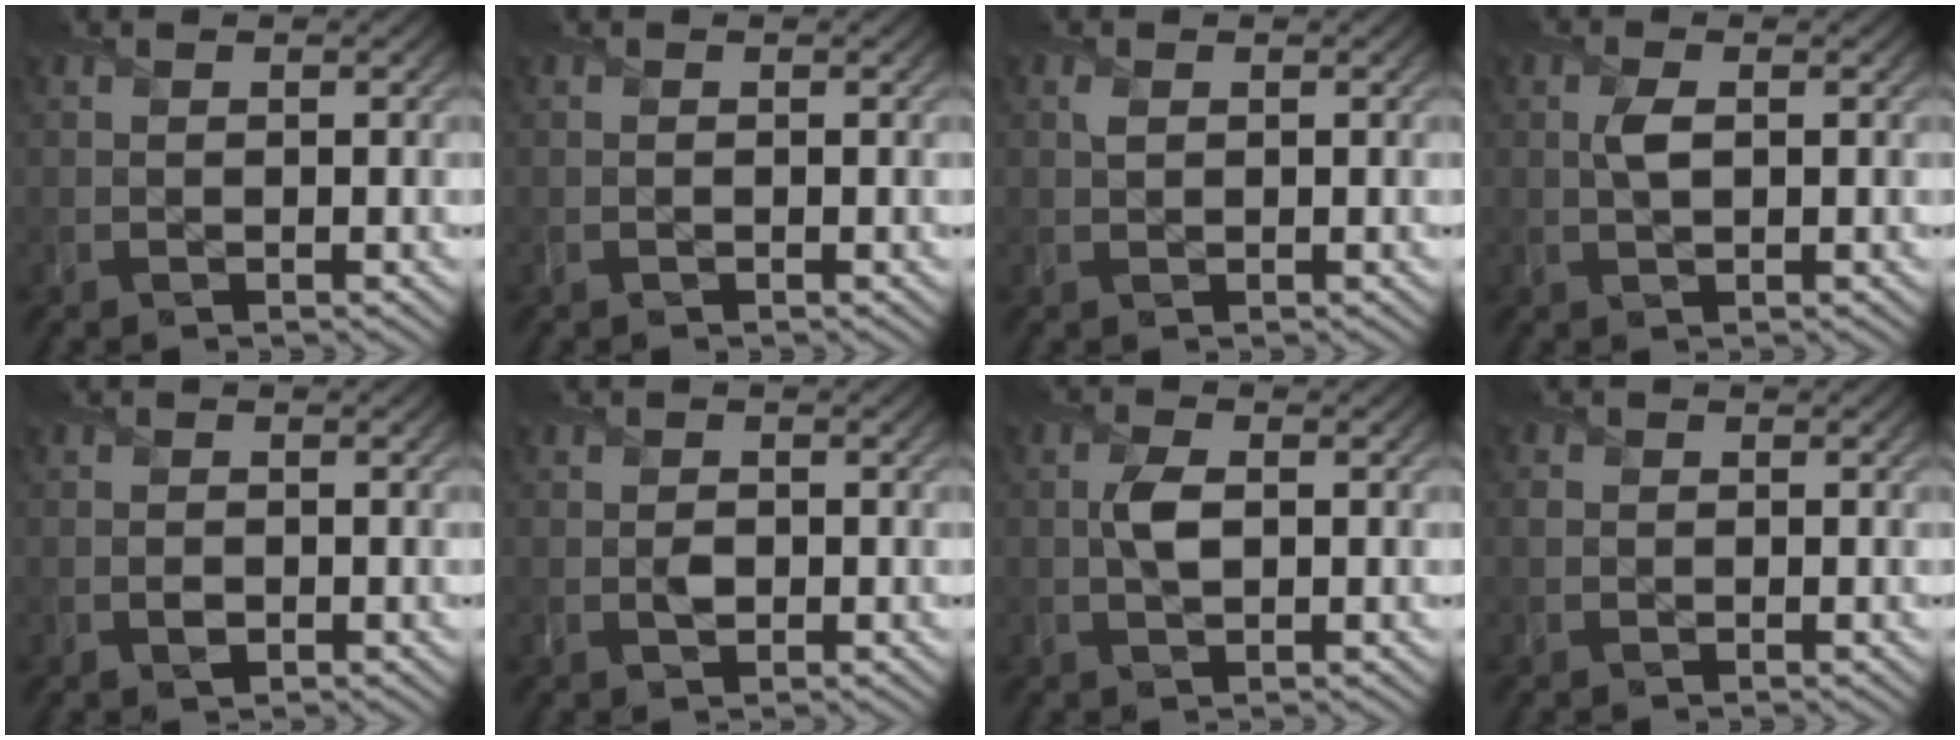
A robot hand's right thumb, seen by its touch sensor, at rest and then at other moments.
{"total": 0.0}
{"total": 0.8, "force": [0.4, 0.5, 0.4], "torque": [-0.012, 0.004, 0.007]}
{"total": 1.8, "force": [0.5, 0.8, 1.5], "torque": [-0.036, 0.003, 0.007]}
{"total": 0.9, "force": [-0.2, 0.7, 0.4], "torque": [-0.007, -0.004, -0.005]}
{"total": 1.0, "force": [0.0, 0.9, 0.6], "torque": [-0.007, -0.005, -0.001]}
{"total": 2.6, "force": [0.3, 1.4, 2.2], "torque": [-0.049, 0.002, 0.003]}
{"total": 0.7, "force": [0.1, 0.7, 0.0], "torque": [0.000, 0.002, -0.002]}